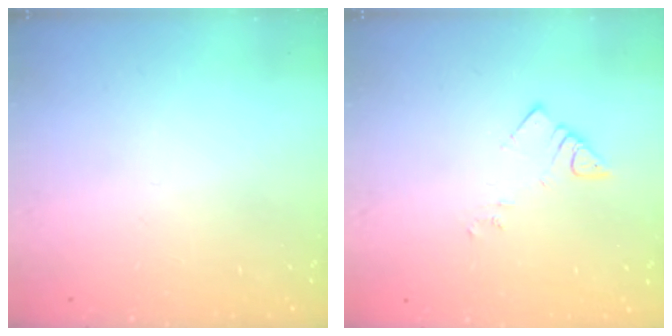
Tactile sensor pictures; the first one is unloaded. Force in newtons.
{"total": 3.7, "press": 3.7, "slide": 0.4}